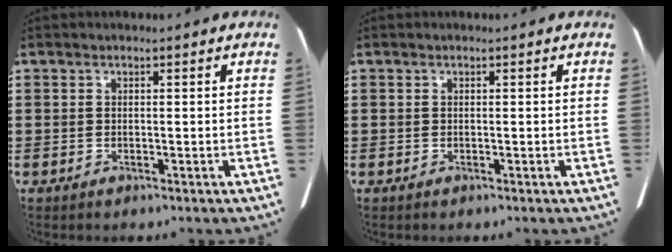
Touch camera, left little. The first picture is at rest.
{"total": 0.0}